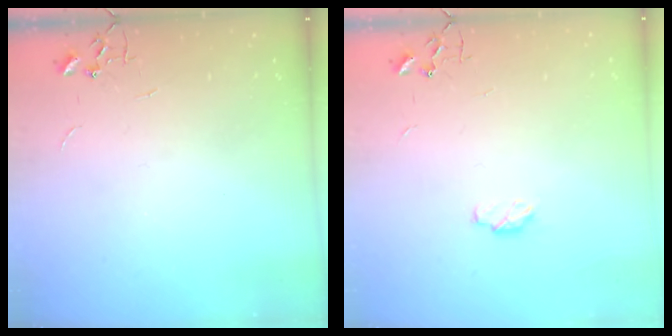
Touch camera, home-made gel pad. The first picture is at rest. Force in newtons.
{"total": 4.6, "press": 4.6, "slide": 0.6}